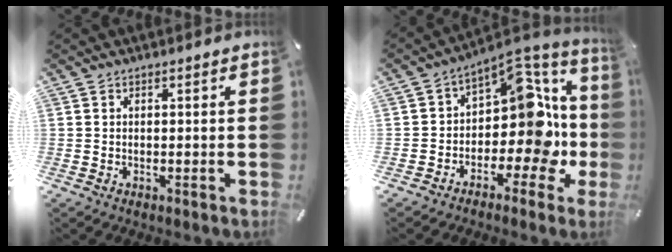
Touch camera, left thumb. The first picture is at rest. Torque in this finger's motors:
{"motor_torque": [1.63, 1.85, 0.74, -0.09, 0.07]}